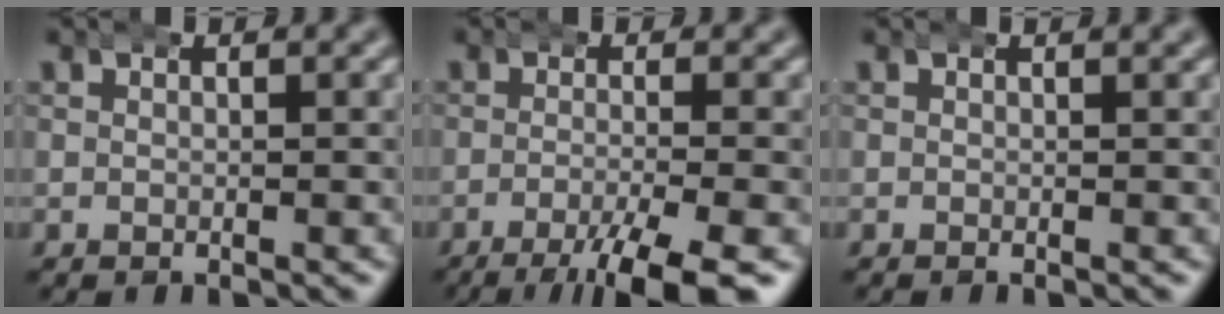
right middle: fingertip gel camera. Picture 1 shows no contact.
{"total": 7.8, "force": [-5.1, 2.0, 5.6], "torque": [-0.076, -0.022, -0.069]}
{"total": 0.0}